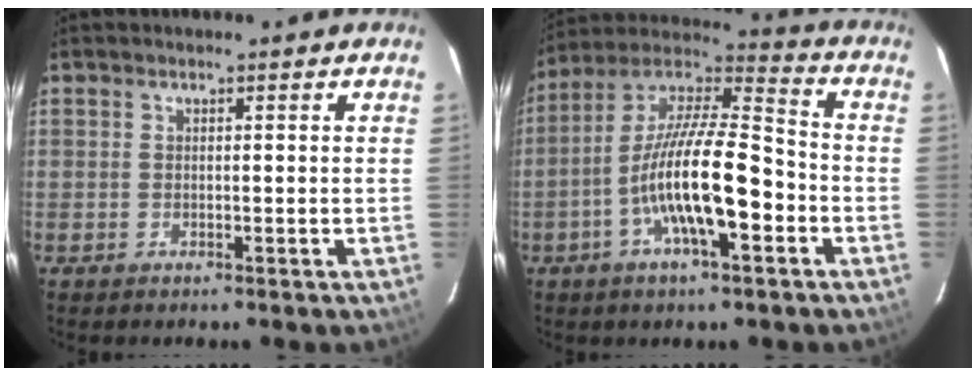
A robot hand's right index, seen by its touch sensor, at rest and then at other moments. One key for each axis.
{"total": 16.8, "fx": -5.4, "fy": 4.2, "fz": 15.4, "tx": -0.282, "ty": -0.003, "tz": -0.104}